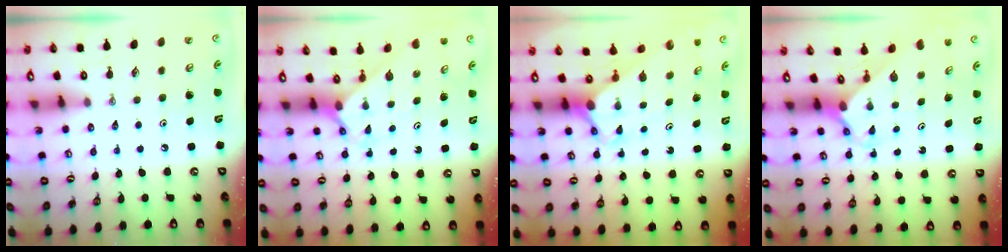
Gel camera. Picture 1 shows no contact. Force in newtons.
{"total": 1.9, "press": 1.9, "slide": 0.2}
{"total": 3.0, "press": 3.0, "slide": 0.3}
{"total": 2.4, "press": 2.4, "slide": 0.3}